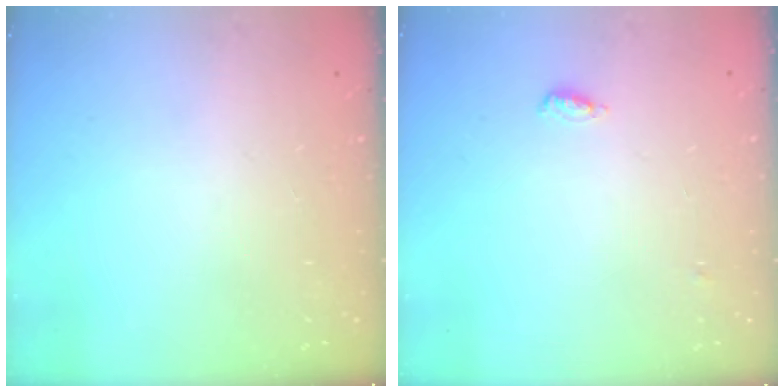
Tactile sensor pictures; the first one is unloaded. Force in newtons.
{"total": 4.0, "press": 3.8, "slide": 1.1}